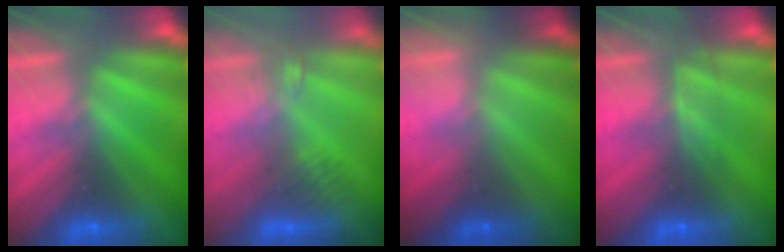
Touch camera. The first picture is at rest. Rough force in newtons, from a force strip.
{"total": 2.6}
{"total": 2.4}
{"total": 2.5}